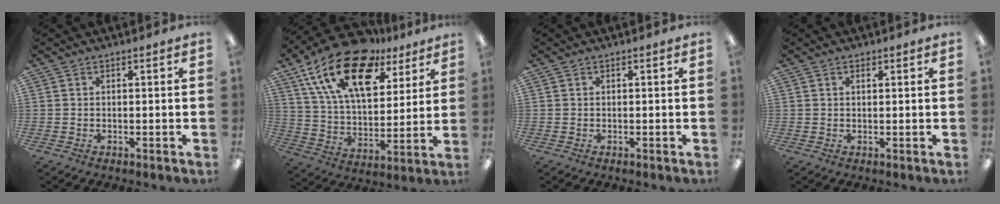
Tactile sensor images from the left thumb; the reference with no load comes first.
{"total": 22.2, "force": [13.2, 11.2, 13.9], "torque": [-0.261, -0.068, 0.229]}
{"total": 0.0}
{"total": 1.1, "force": [0.6, 0.6, 0.7], "torque": [-0.007, -0.002, 0.010]}